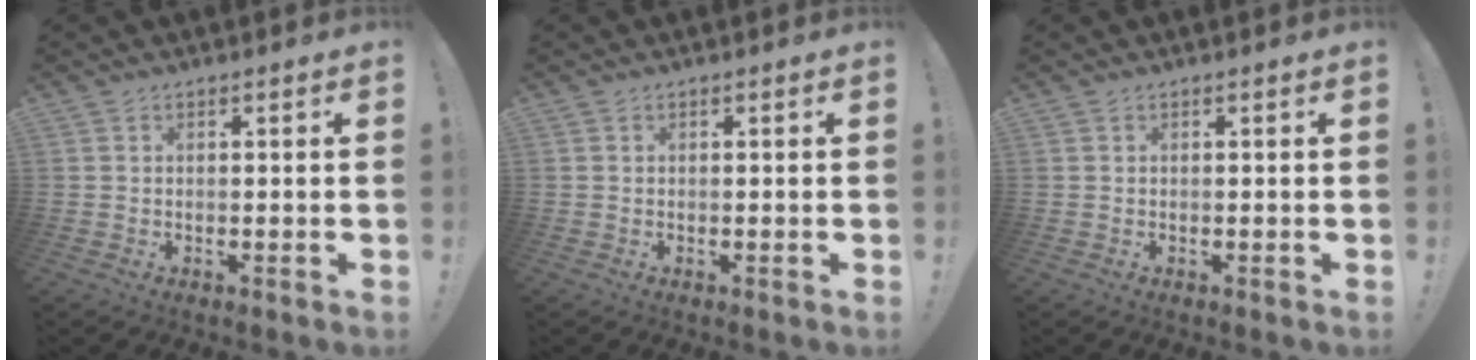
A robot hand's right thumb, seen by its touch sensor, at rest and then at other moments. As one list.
[{"total": 0.0}, {"total": 0.0}]